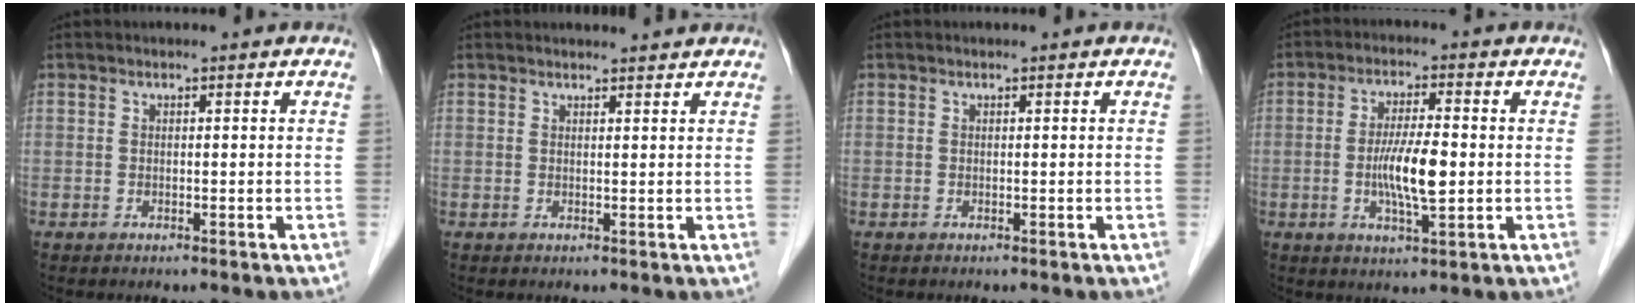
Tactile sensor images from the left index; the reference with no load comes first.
{"total": 2.6, "force": [2.5, 0.1, 0.4], "torque": [-0.010, 0.003, 0.028]}
{"total": 0.0}
{"total": 7.2, "force": [-1.1, 1.2, 7.0], "torque": [-0.137, -0.010, -0.022]}